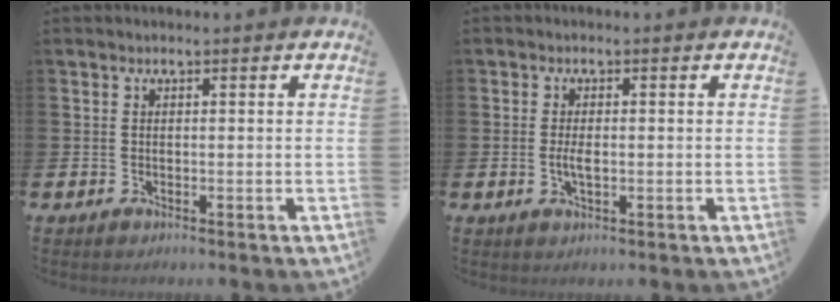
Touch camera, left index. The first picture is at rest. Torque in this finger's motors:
{"motor_torque": [0.50, -0.07, 0.04, 0.08]}